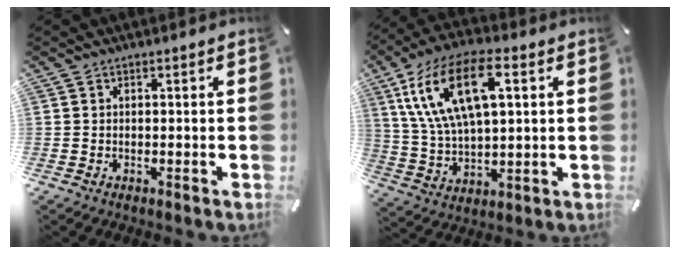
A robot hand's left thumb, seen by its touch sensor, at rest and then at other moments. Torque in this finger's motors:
{"motor_torque": [2.52, 2.49, 1.50, -1.27, 0.30]}